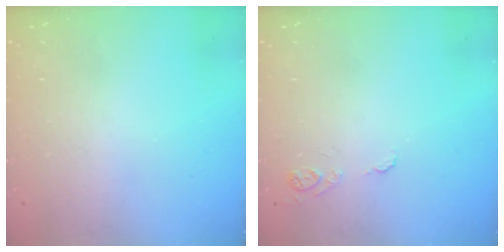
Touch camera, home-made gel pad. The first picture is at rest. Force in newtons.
{"total": 7.2, "press": 7.2, "slide": 0.7}